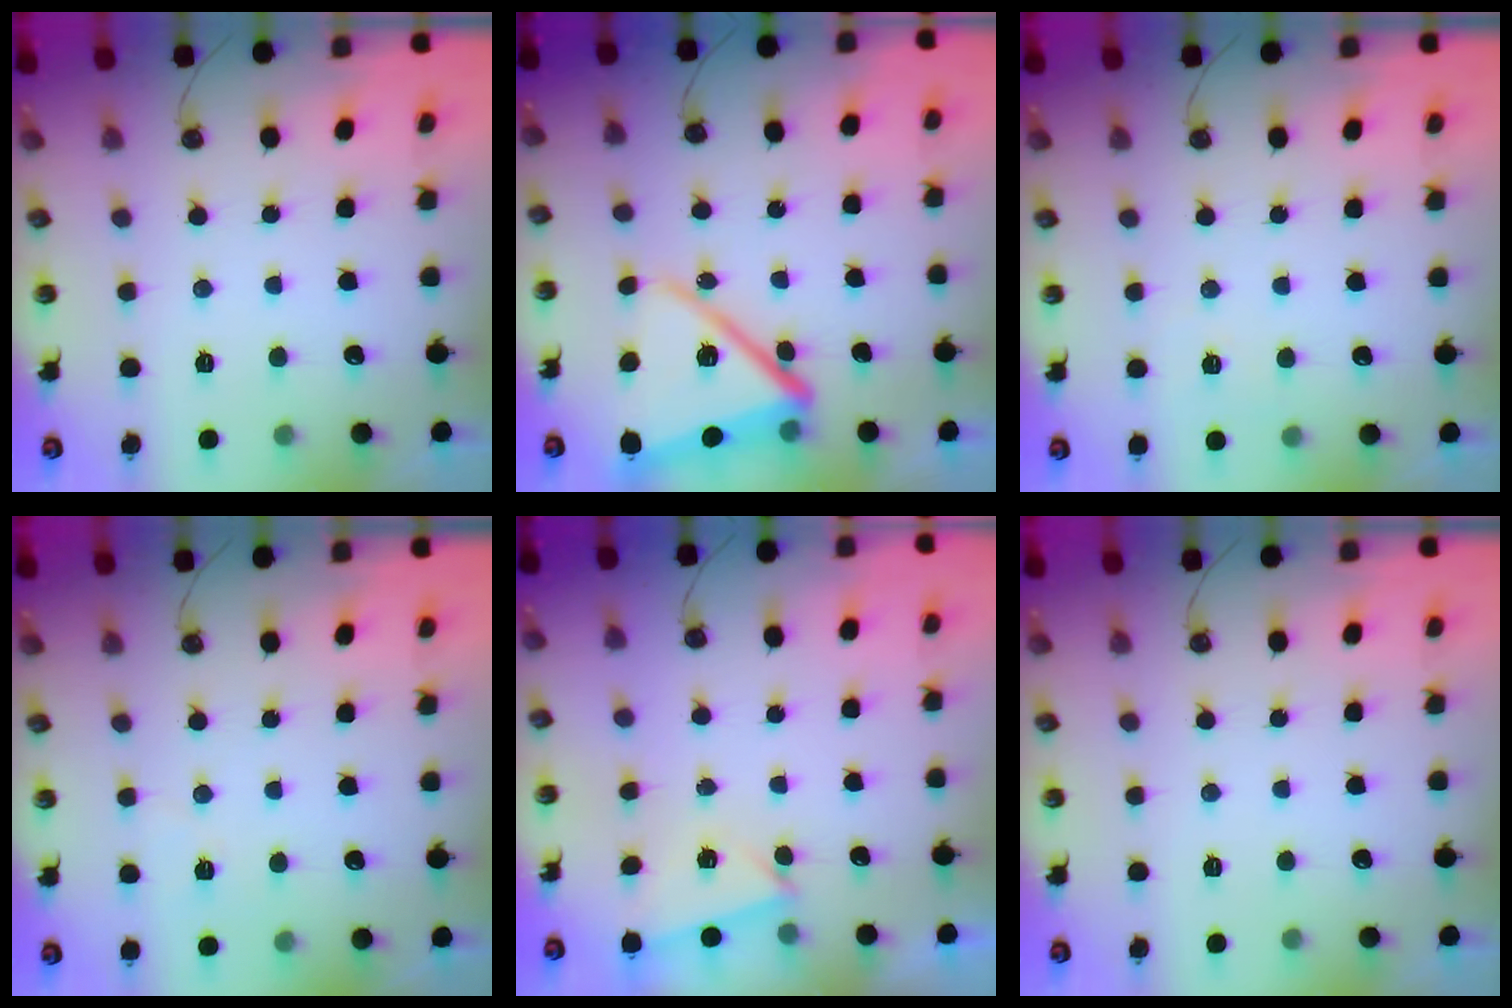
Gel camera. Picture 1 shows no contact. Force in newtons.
{"total": 16.9, "press": 16.9, "slide": 1.5}
{"total": 4.0, "press": 4.0, "slide": 0.2}
{"total": 3.5, "press": 3.4, "slide": 0.7}
{"total": 2.6, "press": 1.9, "slide": 1.8}
{"total": 0.0}